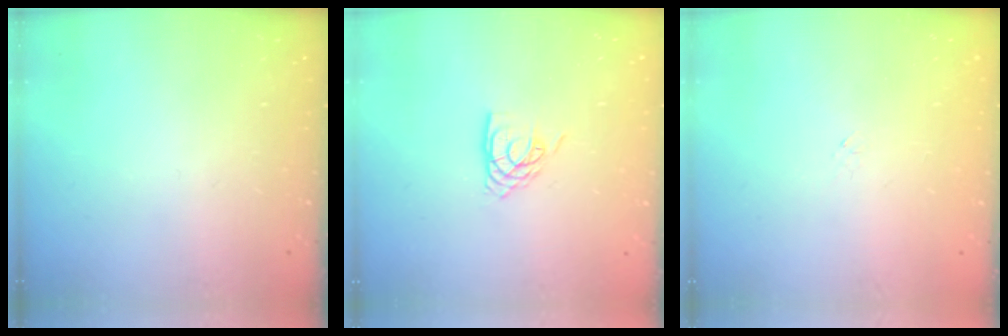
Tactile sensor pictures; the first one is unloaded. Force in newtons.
{"total": 7.4, "press": 7.3, "slide": 0.5}
{"total": 1.2, "press": 1.2, "slide": 0.4}